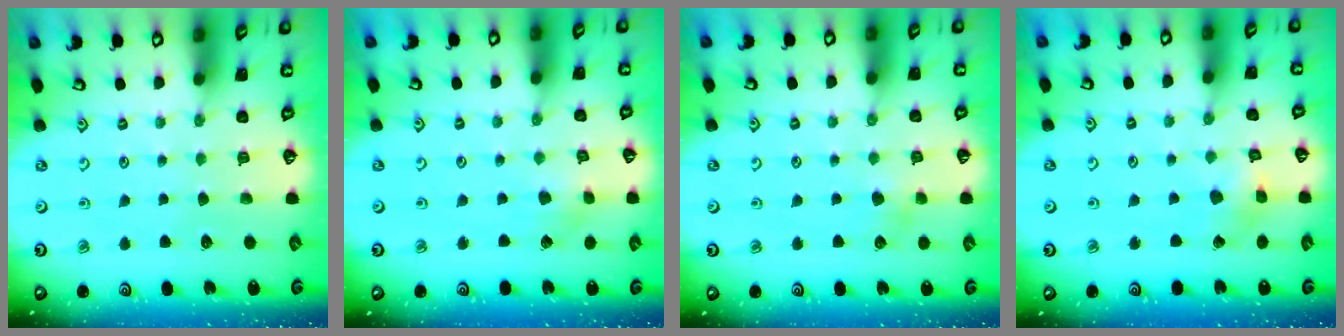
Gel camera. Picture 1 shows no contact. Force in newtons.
{"total": 2.3, "press": 2.3, "slide": 0.6}
{"total": 3.3, "press": 3.3, "slide": 0.4}
{"total": 4.0, "press": 3.9, "slide": 0.5}